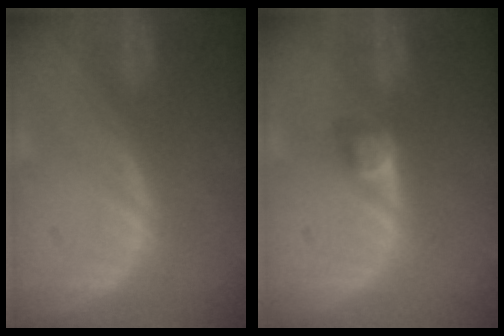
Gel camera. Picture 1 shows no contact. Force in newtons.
{"total": 2.7, "press": 2.5, "slide": 1.0}